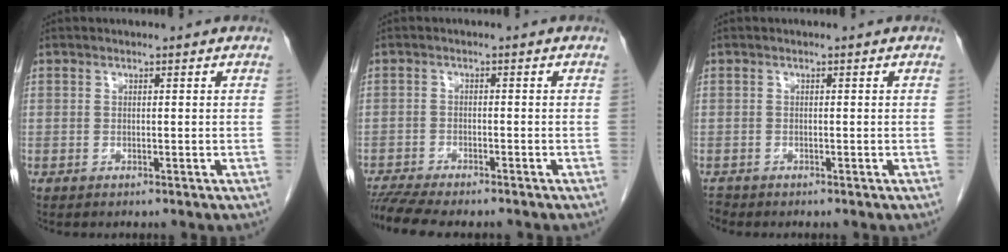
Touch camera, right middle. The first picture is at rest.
{"total": 9.3, "force": [-8.2, 1.4, 4.1], "torque": [-0.064, -0.007, -0.128]}
{"total": 0.7, "force": [-0.7, 0.1, -0.1], "torque": [-0.003, -0.005, -0.014]}